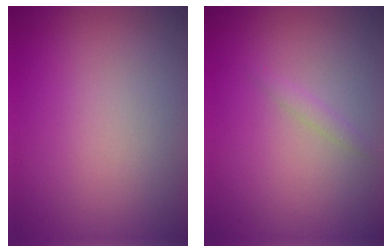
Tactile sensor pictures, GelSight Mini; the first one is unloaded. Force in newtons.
{"total": 0.8, "press": 0.8, "slide": 0.0}